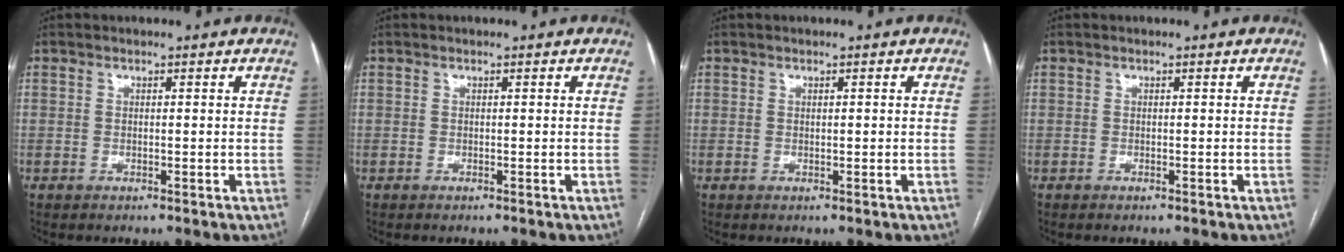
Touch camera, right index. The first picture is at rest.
{"total": 0.0}
{"total": 0.0}
{"total": 0.0}